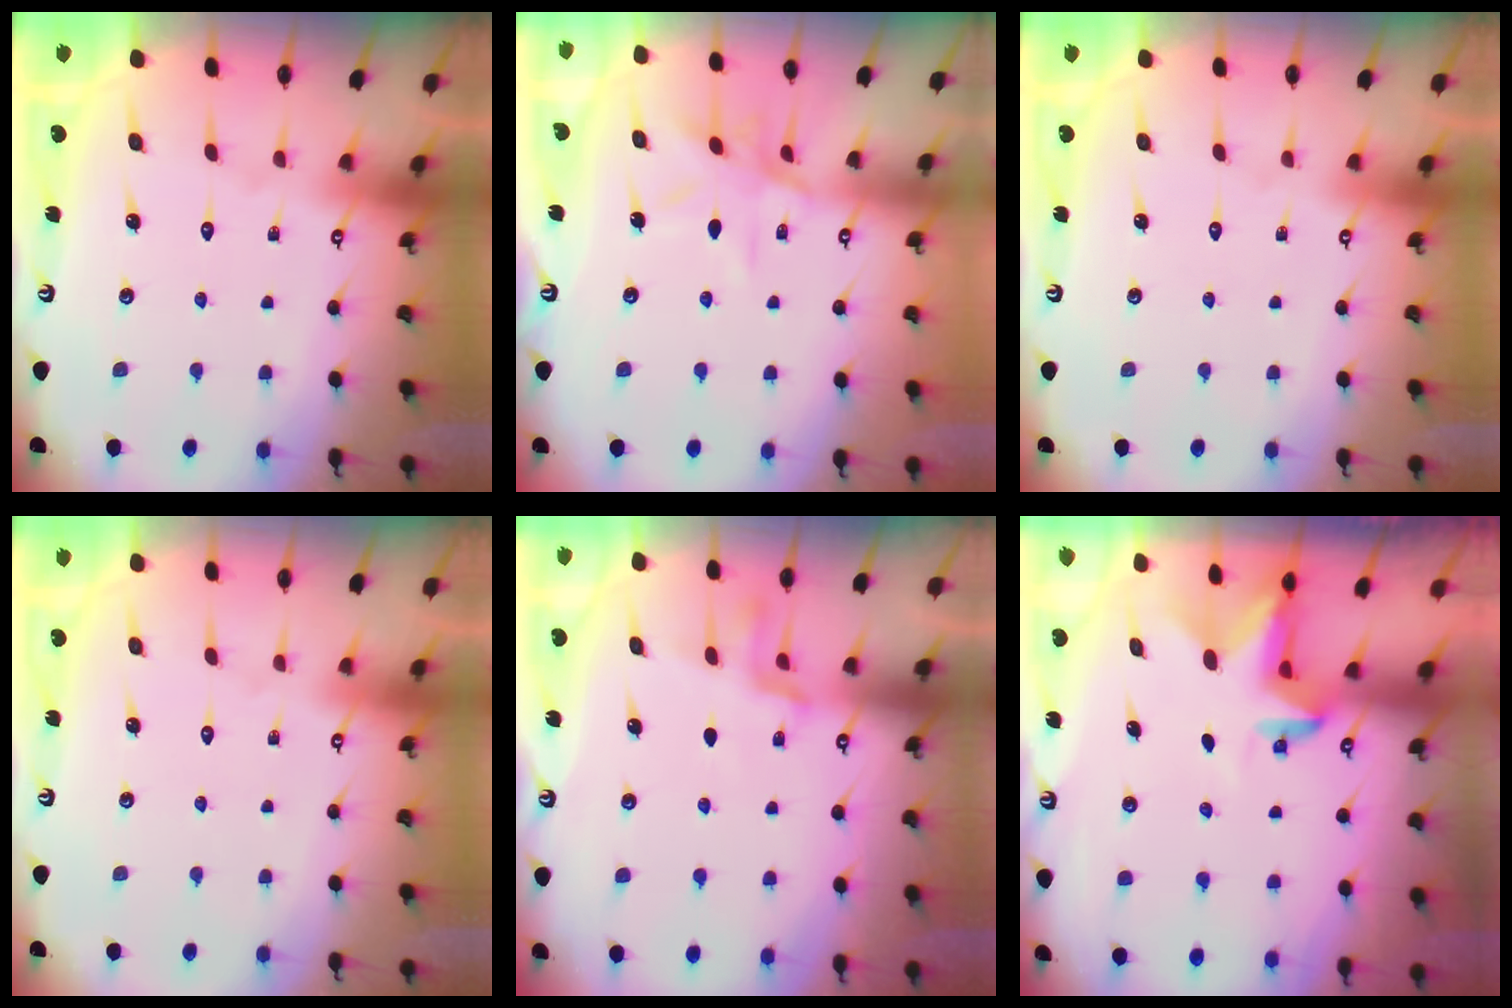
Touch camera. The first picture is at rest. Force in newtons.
{"total": 9.5, "press": 9.4, "slide": 0.8}
{"total": 0.0}
{"total": 0.0}
{"total": 5.3, "press": 5.2, "slide": 1.2}
{"total": 2.9, "press": 2.9, "slide": 0.1}